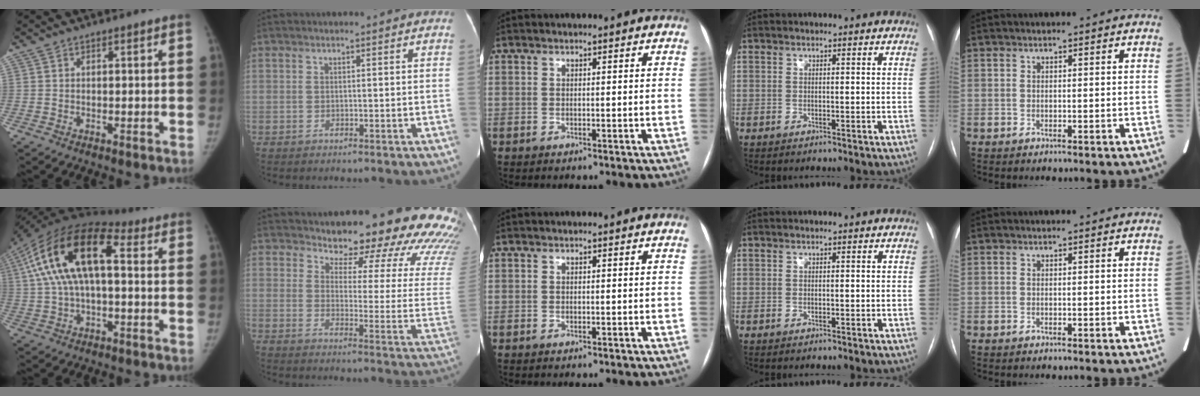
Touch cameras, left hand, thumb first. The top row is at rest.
{"thumb": {"total": 18.8, "force": [3.2, 9.2, 16.1], "torque": [-0.307, 0.049, 0.042]}, "index": {"total": 23.2, "force": [20.6, 4.4, 9.8], "torque": [-0.114, -0.113, 0.226]}}